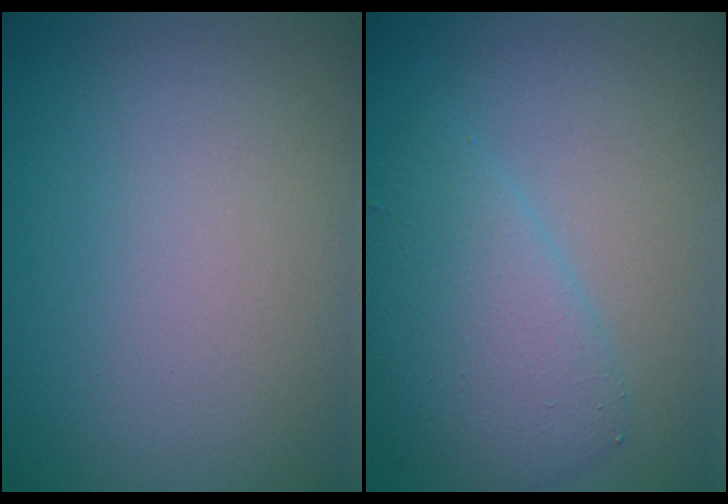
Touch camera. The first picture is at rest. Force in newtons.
{"total": 3.7, "press": 3.7, "slide": 0.2}